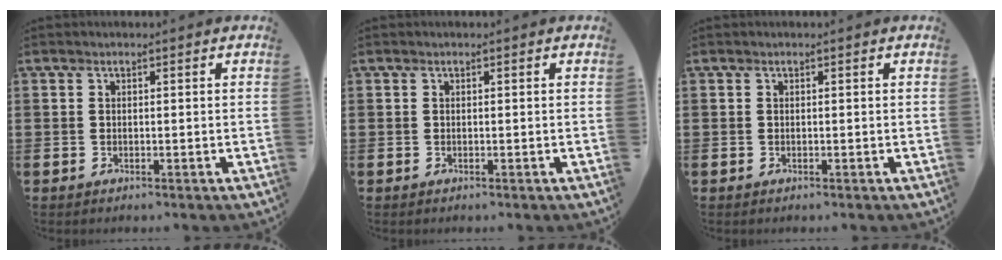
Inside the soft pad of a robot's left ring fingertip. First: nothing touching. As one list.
[{"total": 0.0}, {"total": 0.0}]